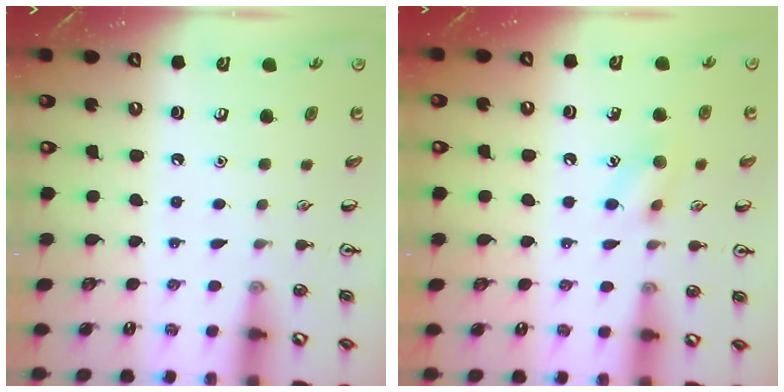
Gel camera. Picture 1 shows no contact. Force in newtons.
{"total": 7.8, "press": 7.6, "slide": 1.5}